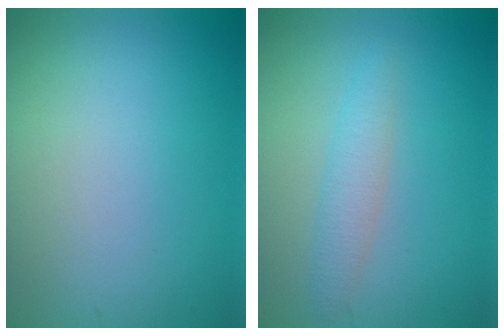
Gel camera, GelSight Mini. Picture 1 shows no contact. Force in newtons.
{"total": 2.1, "press": 2.1, "slide": 0.1}